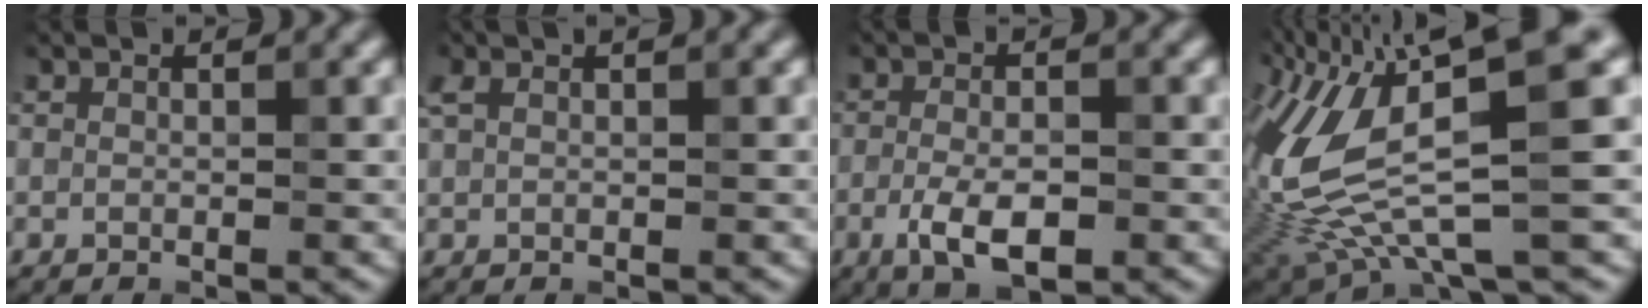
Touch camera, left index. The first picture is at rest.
{"total": 1.8, "force": [1.1, 0.6, 1.3], "torque": [-0.025, 0.006, 0.021]}
{"total": 4.5, "force": [-1.8, 1.7, 3.7], "torque": [-0.074, -0.004, -0.034]}
{"total": 12.1, "force": [1.8, 3.2, 11.5], "torque": [-0.244, -0.006, 0.047]}